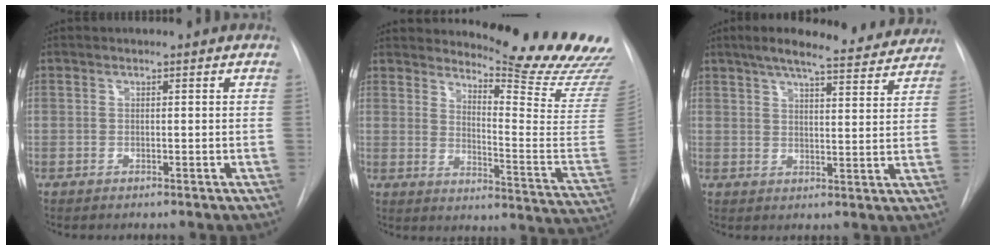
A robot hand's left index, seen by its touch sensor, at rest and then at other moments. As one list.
[{"total": 20.3, "force": [18.3, 0.6, 8.9], "torque": [-0.125, -0.130, 0.222]}, {"total": 17.2, "force": [15.2, 3.1, 7.4], "torque": [-0.107, 0.012, 0.192]}]